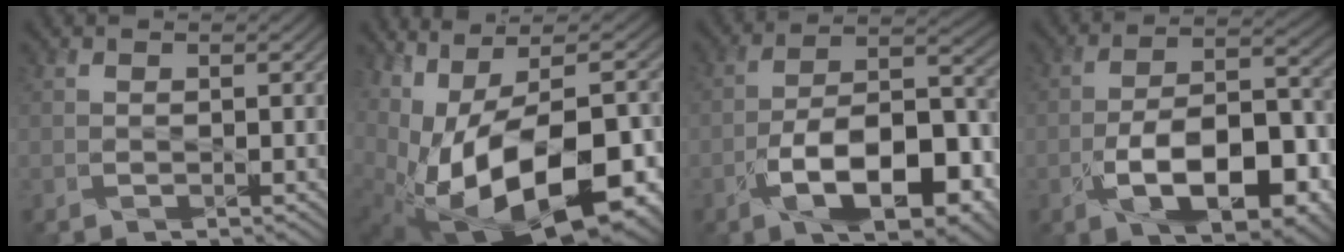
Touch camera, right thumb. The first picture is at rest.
{"total": 18.6, "force": [-4.5, 9.8, 15.2], "torque": [-0.250, -0.025, -0.043]}
{"total": 13.7, "force": [-6.5, 6.2, 10.4], "torque": [-0.180, -0.007, -0.118]}
{"total": 12.5, "force": [-5.1, 5.9, 9.8], "torque": [-0.169, -0.007, -0.091]}